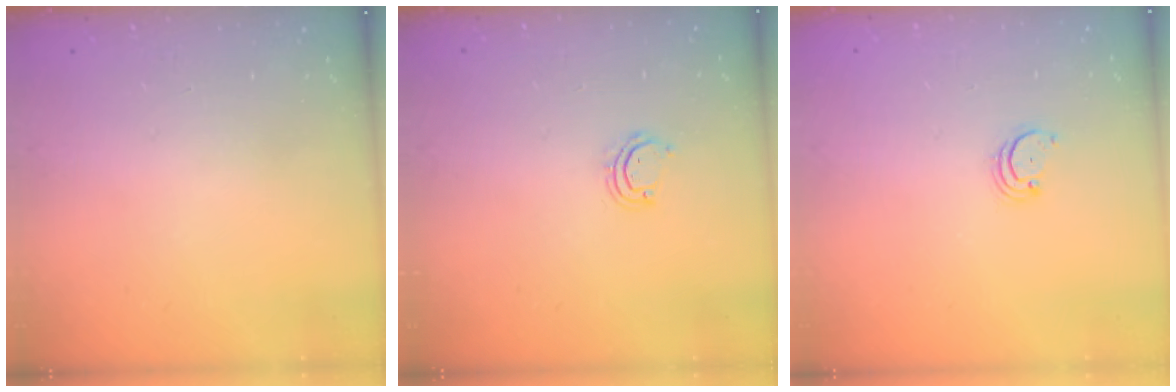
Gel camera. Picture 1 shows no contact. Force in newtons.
{"total": 3.8, "press": 3.8, "slide": 0.2}
{"total": 2.2, "press": 2.2, "slide": 0.2}